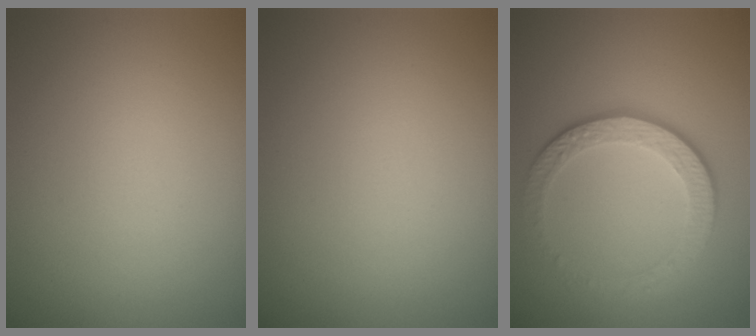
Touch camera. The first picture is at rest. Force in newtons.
{"total": 0.0}
{"total": 4.1, "press": 3.0, "slide": 2.8}